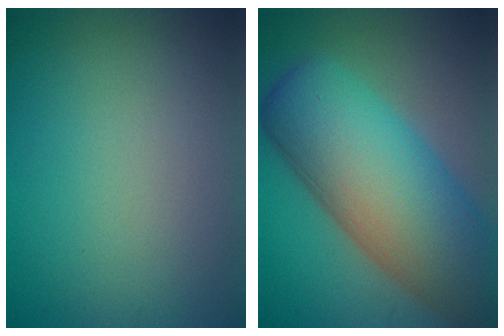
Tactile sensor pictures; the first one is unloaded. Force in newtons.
{"total": 14.4, "press": 14.4, "slide": 0.6}